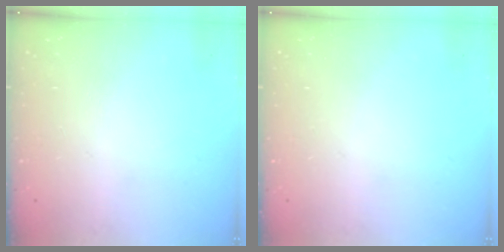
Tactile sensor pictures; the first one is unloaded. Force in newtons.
{"total": 0.0}